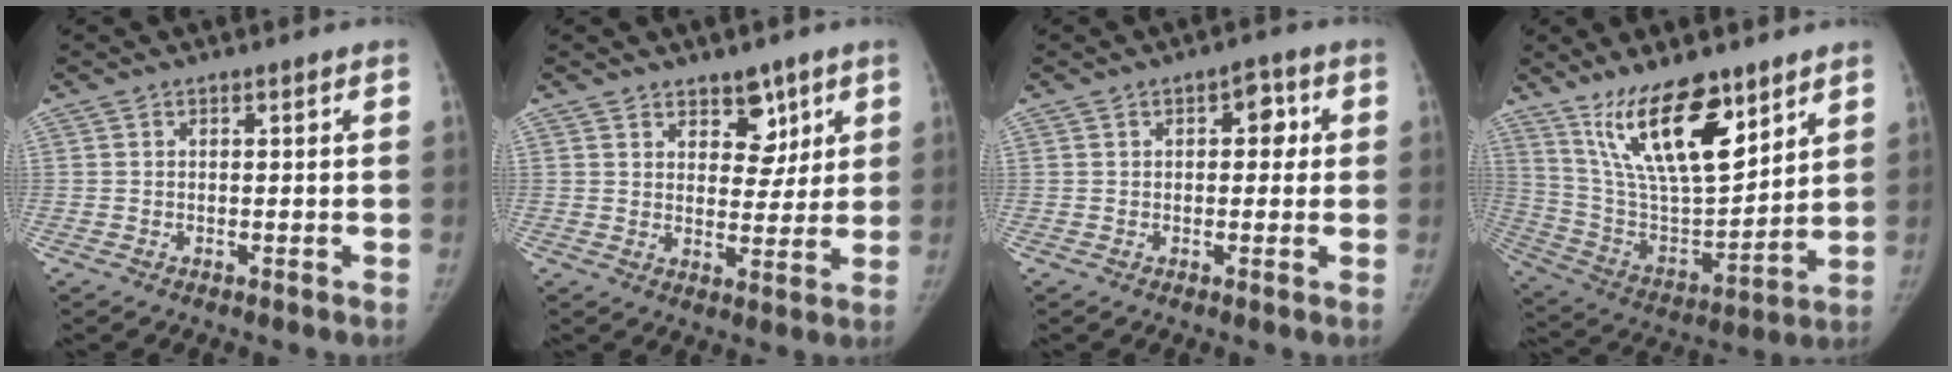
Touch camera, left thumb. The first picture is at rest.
{"total": 6.4, "force": [3.9, 4.1, 3.1], "torque": [-0.005, -0.025, 0.061]}
{"total": 4.3, "force": [0.9, 2.7, 3.2], "torque": [-0.016, 0.006, 0.005]}
{"total": 19.5, "force": [12.3, 7.0, 13.4], "torque": [-0.201, -0.068, 0.239]}